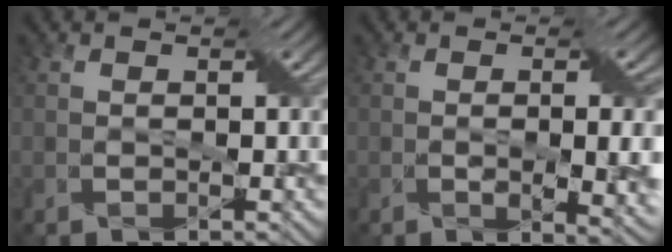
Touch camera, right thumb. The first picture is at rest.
{"total": 5.8, "force": [-0.5, 1.9, 5.5], "torque": [-0.080, -0.011, 0.001]}